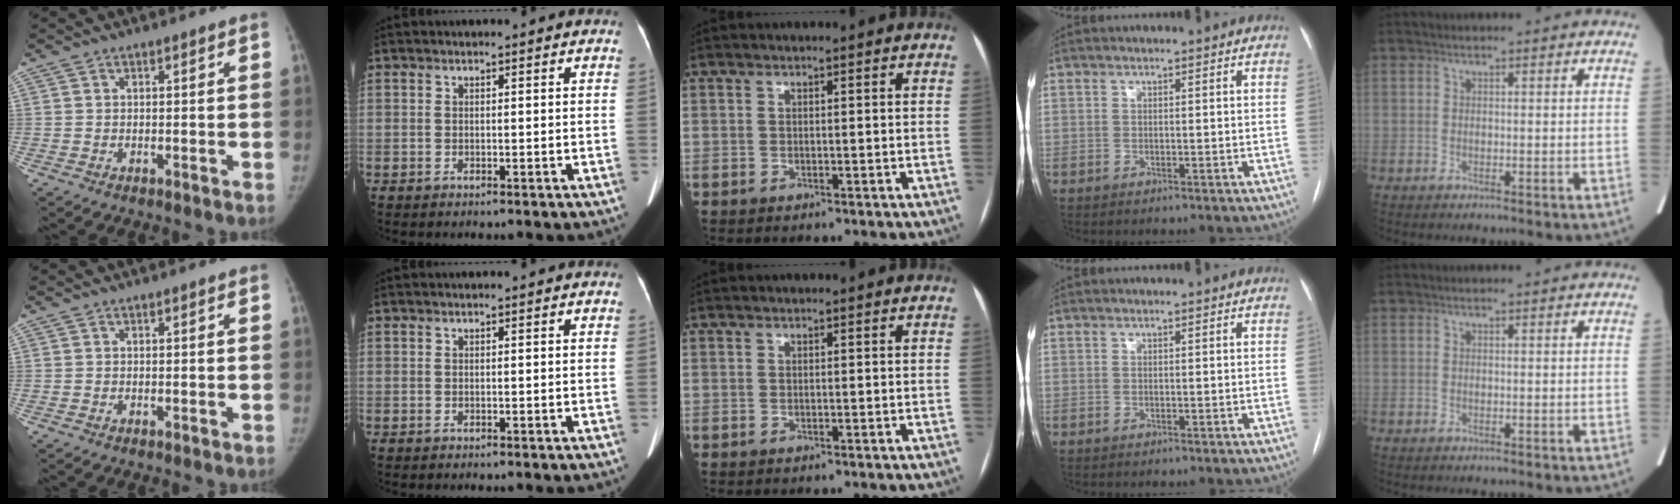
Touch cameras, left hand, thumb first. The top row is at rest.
{}